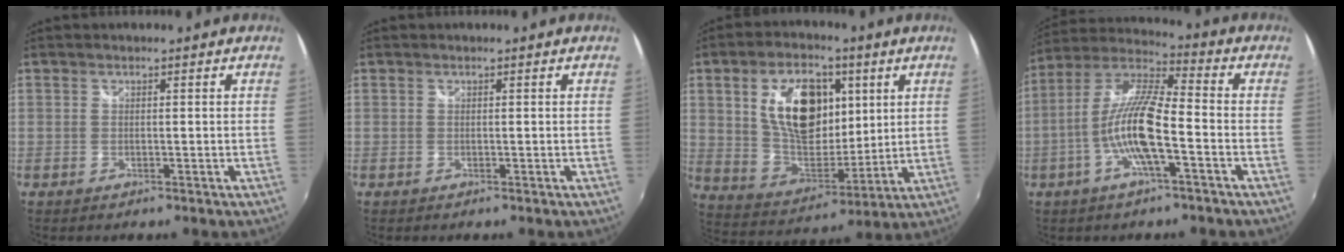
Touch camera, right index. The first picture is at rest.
{"total": 0.0}
{"total": 17.0, "force": [5.4, 9.6, 13.0], "torque": [-0.234, 0.007, 0.108]}
{"total": 12.6, "force": [-4.0, 2.1, 11.8], "torque": [-0.229, 0.002, -0.076]}